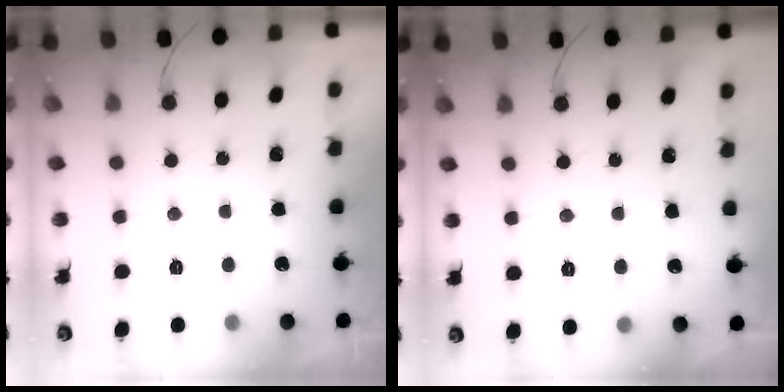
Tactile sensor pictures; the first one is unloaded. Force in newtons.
{"total": 1.6, "press": 1.6, "slide": 0.2}